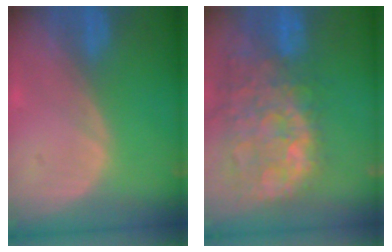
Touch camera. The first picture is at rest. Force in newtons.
{"total": 14.9, "press": 12.0, "slide": 8.8}